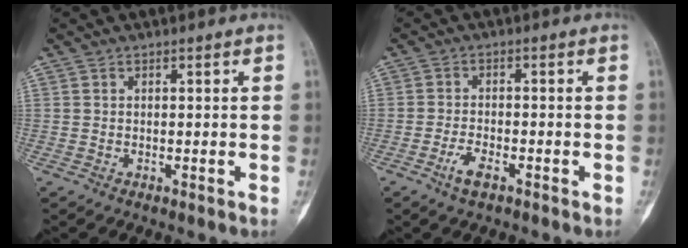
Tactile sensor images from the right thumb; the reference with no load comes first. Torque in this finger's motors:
{"motor_torque": [-0.35, -0.19, 0.02, 0.33, 0.01]}